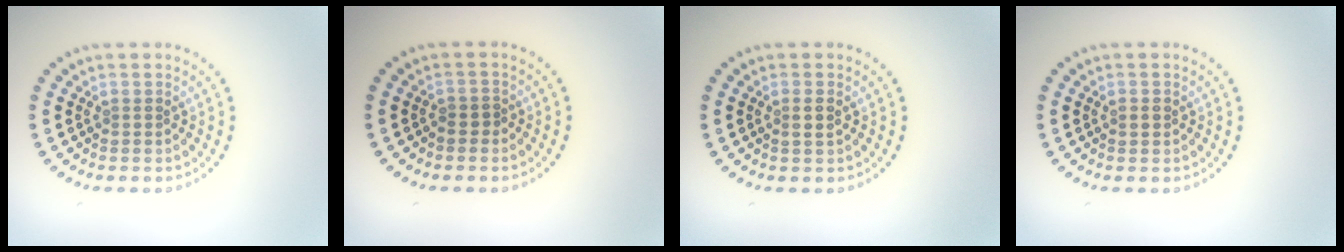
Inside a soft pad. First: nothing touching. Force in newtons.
{"total": 0.9, "press": 0.6, "slide": 0.6}
{"total": 1.0, "press": 0.9, "slide": 0.5}
{"total": 1.0, "press": 1.0, "slide": 0.0}